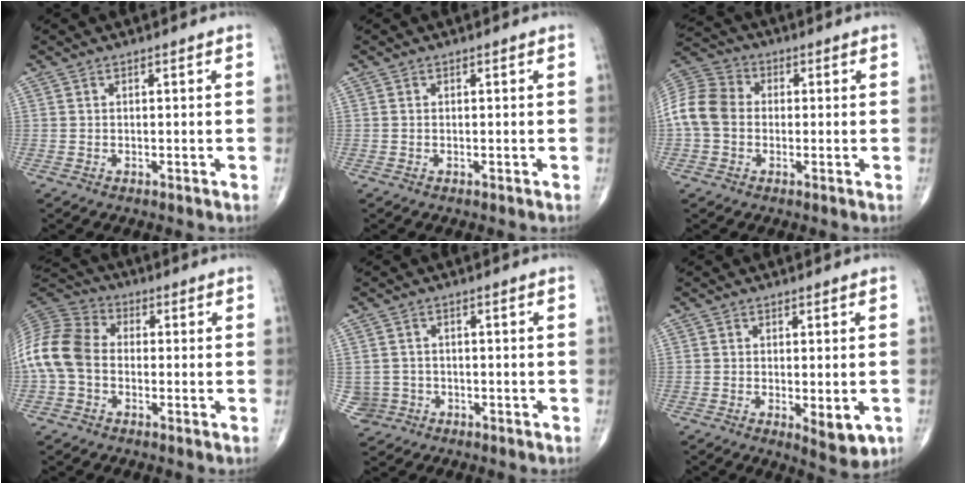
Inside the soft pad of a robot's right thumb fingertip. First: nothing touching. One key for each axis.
{"total": 0.0}
{"total": 9.9, "fx": -0.6, "fy": 7.9, "fz": 5.8, "tx": -0.114, "ty": 0.031, "tz": -0.024}
{"total": 12.1, "fx": -1.5, "fy": 9.0, "fz": 8.1, "tx": -0.169, "ty": 0.031, "tz": -0.043}
{"total": 3.7, "fx": -0.8, "fy": 3.6, "fz": 0.0, "tx": 0.013, "ty": 0.010, "tz": -0.013}
{"total": 5.6, "fx": -1.5, "fy": 2.1, "fz": 5.0, "tx": -0.067, "ty": -0.015, "tz": -0.016}